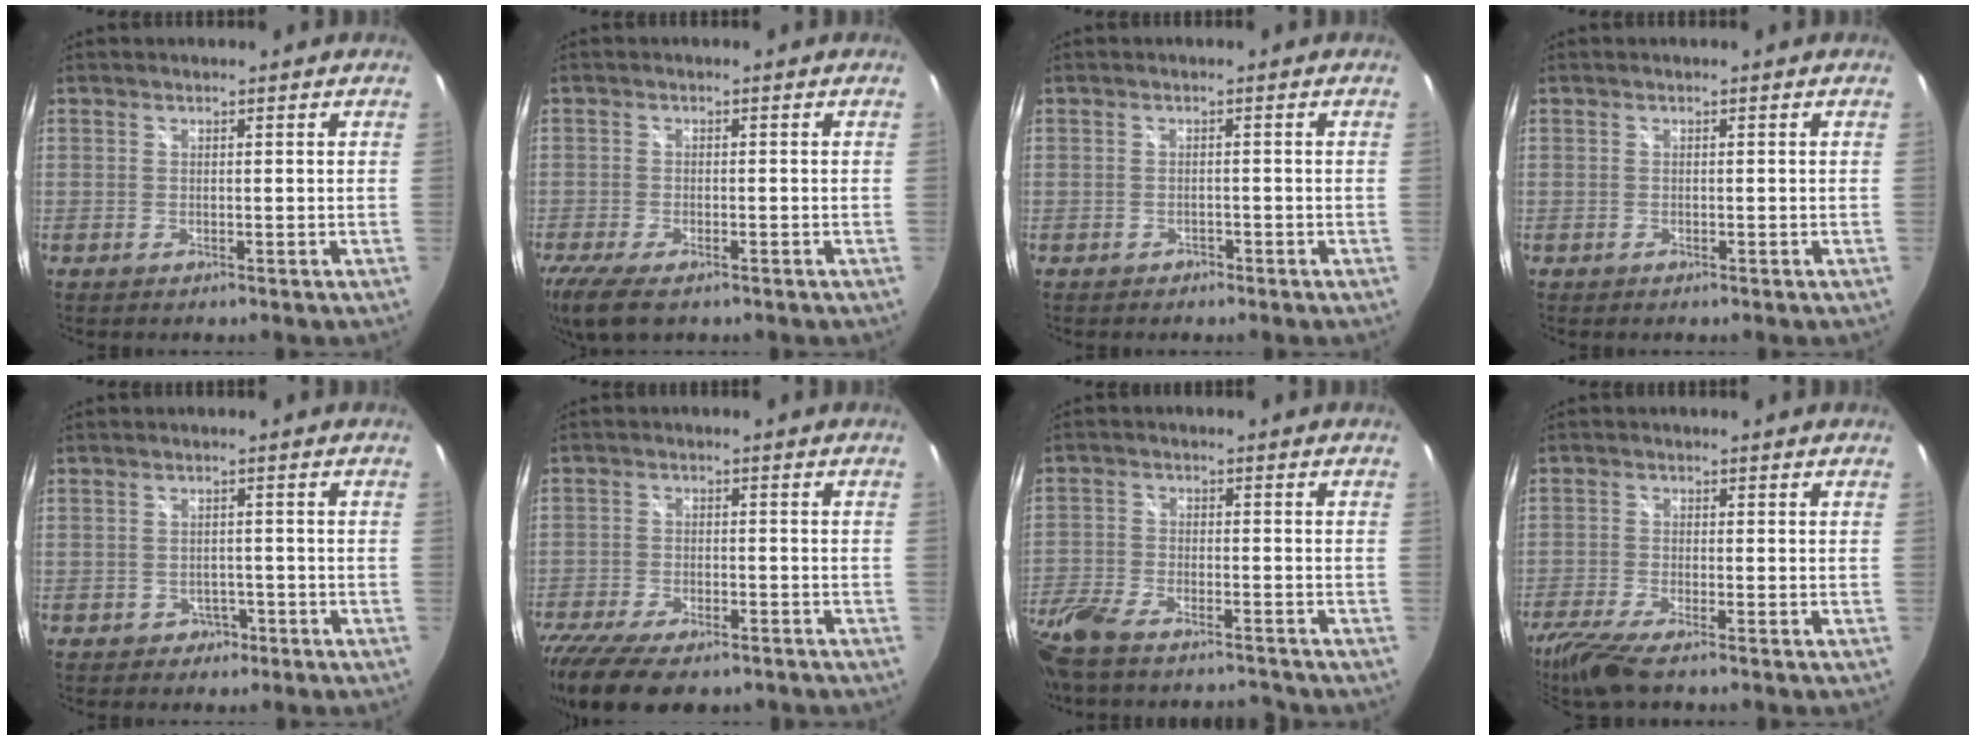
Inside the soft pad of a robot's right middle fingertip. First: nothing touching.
{"total": 8.9, "force": [-6.1, 3.1, 5.7], "torque": [-0.136, -0.041, -0.110]}
{"total": 1.3, "force": [-1.0, 0.8, 0.1], "torque": [-0.005, 0.000, -0.015]}
{"total": 0.0}
{"total": 3.0, "force": [-1.5, 2.5, 0.4], "torque": [-0.014, 0.004, -0.018]}
{"total": 15.6, "force": [-11.8, 5.9, 8.3], "torque": [-0.192, -0.050, -0.190]}
{"total": 14.1, "force": [-11.9, 4.1, 6.3], "torque": [-0.166, -0.025, -0.223]}
{"total": 8.4, "force": [-6.9, 0.6, 4.8], "torque": [-0.120, -0.035, -0.126]}